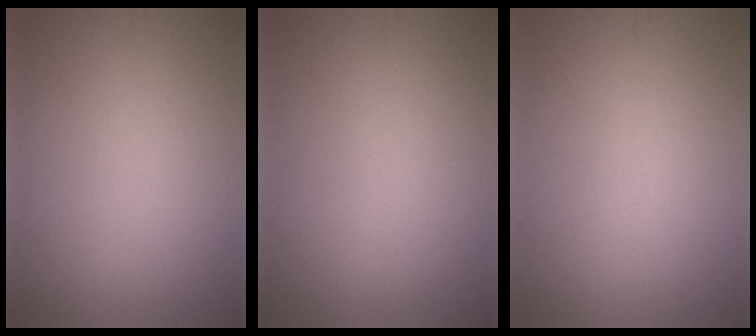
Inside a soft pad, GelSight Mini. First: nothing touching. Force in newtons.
{"total": 0.0}
{"total": 0.0}